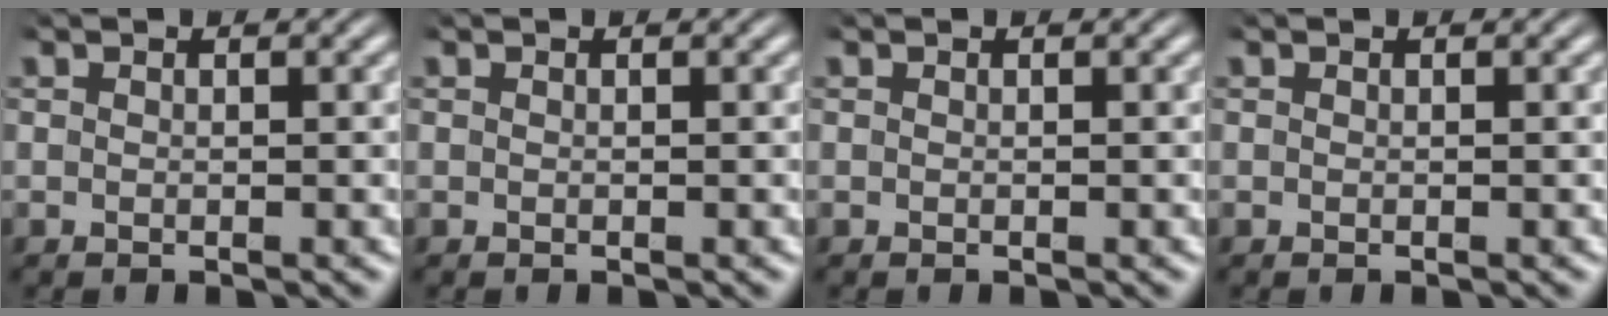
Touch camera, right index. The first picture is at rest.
{"total": 0.0}
{"total": 0.0}
{"total": 0.0}